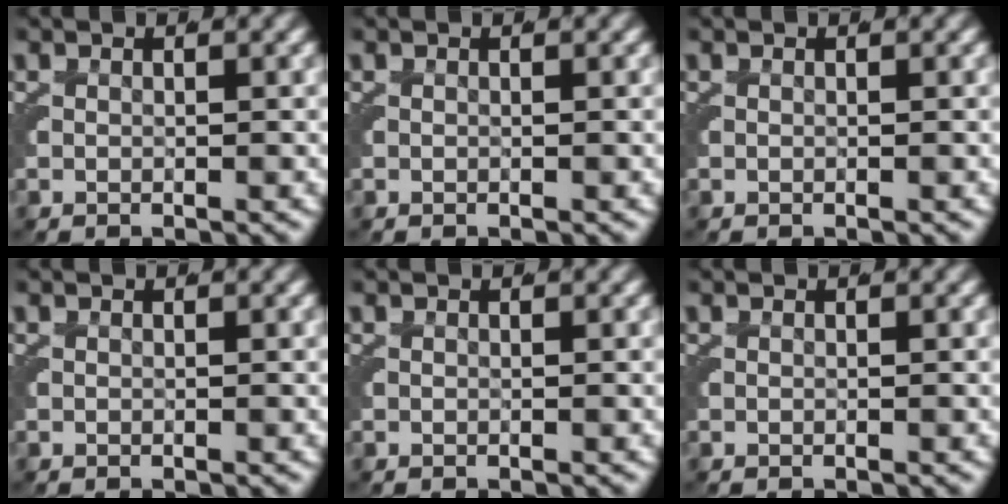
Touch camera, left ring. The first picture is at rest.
{"total": 0.0}
{"total": 0.0}
{"total": 0.0}
{"total": 0.0}
{"total": 0.0}